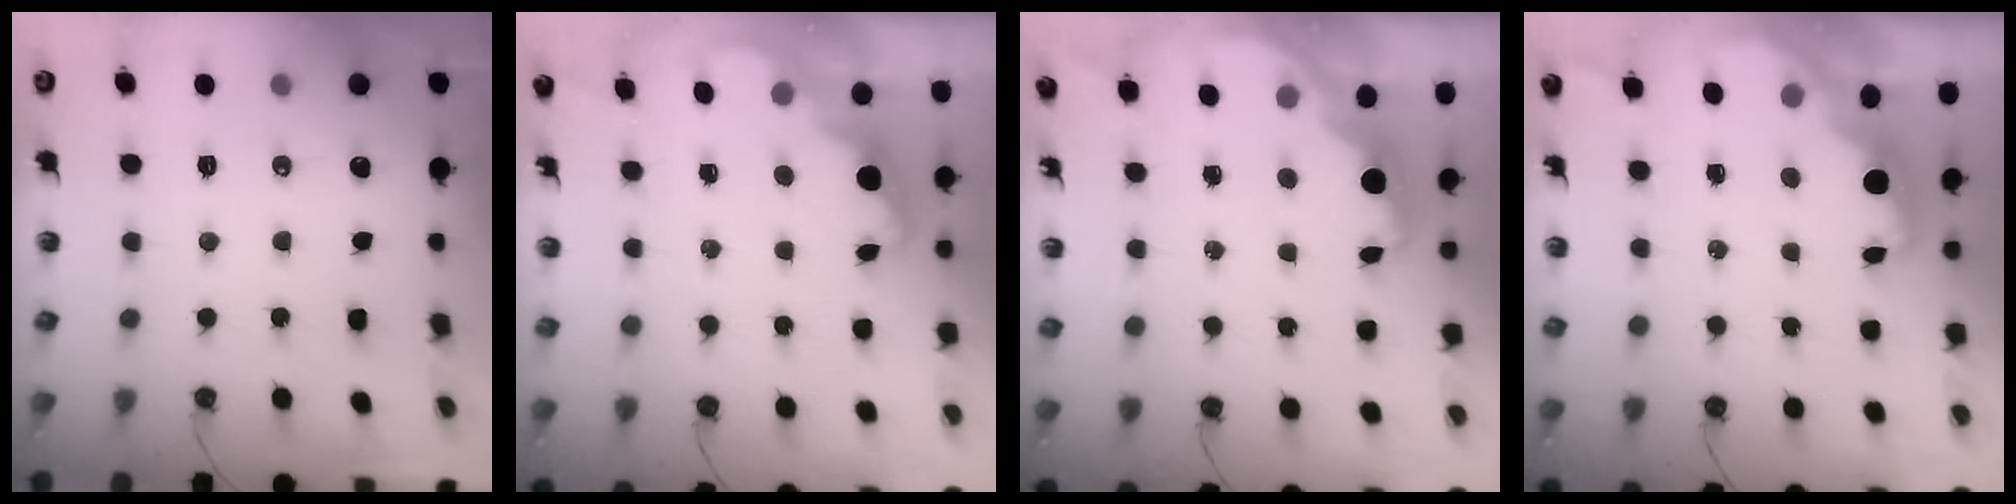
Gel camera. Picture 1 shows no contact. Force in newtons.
{"total": 2.1, "press": 2.1, "slide": 0.5}
{"total": 2.5, "press": 2.4, "slide": 0.8}
{"total": 1.6, "press": 1.4, "slide": 0.7}